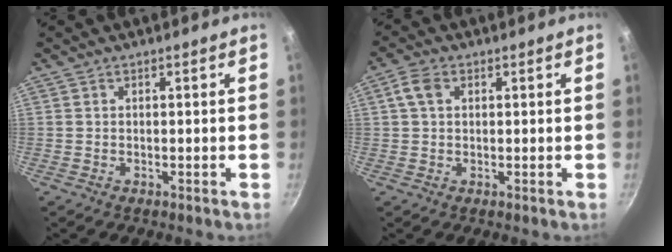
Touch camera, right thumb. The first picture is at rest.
{"total": 2.1, "force": [0.7, 1.4, 1.4], "torque": [-0.024, 0.004, 0.014]}